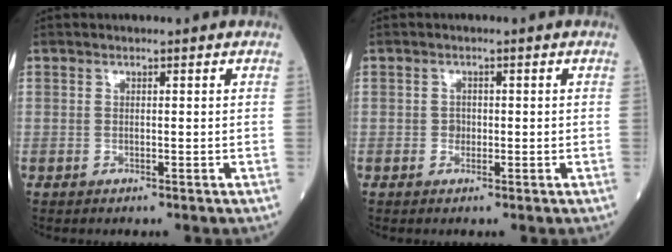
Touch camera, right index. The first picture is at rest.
{"total": 1.2, "force": [-0.2, 1.1, 0.6], "torque": [-0.007, 0.004, -0.003]}